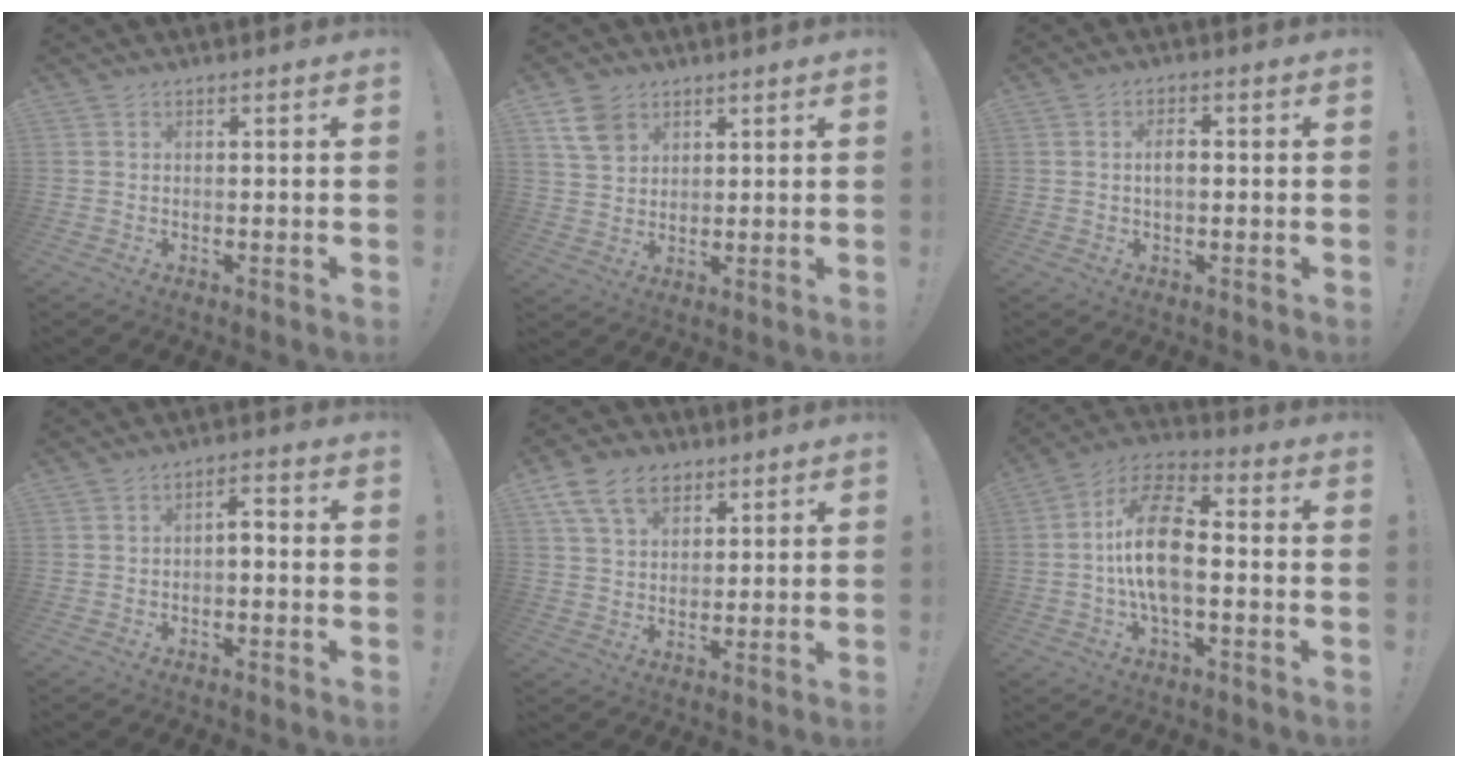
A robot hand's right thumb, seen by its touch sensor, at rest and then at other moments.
{"total": 8.3, "force": [4.6, 5.9, 3.6], "torque": [-0.054, -0.014, 0.093]}
{"total": 3.4, "force": [0.0, 1.7, 2.9], "torque": [-0.042, 0.005, -0.005]}
{"total": 3.5, "force": [-1.6, 1.4, 2.8], "torque": [-0.043, 0.007, -0.031]}
{"total": 11.9, "force": [6.3, 8.1, 6.0], "torque": [-0.095, -0.019, 0.122]}
{"total": 15.7, "force": [-1.3, 7.9, 13.6], "torque": [-0.249, 0.016, -0.024]}